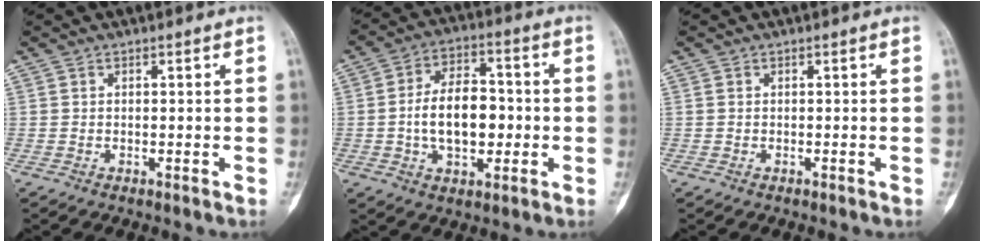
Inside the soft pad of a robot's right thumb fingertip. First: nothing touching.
{"total": 12.6, "force": [-1.2, 7.6, 10.0], "torque": [-0.146, 0.021, -0.021]}
{"total": 0.0}